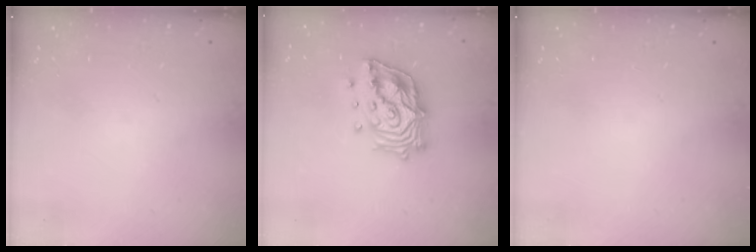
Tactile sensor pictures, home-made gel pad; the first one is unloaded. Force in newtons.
{"total": 17.1, "press": 16.9, "slide": 2.5}
{"total": 0.0}